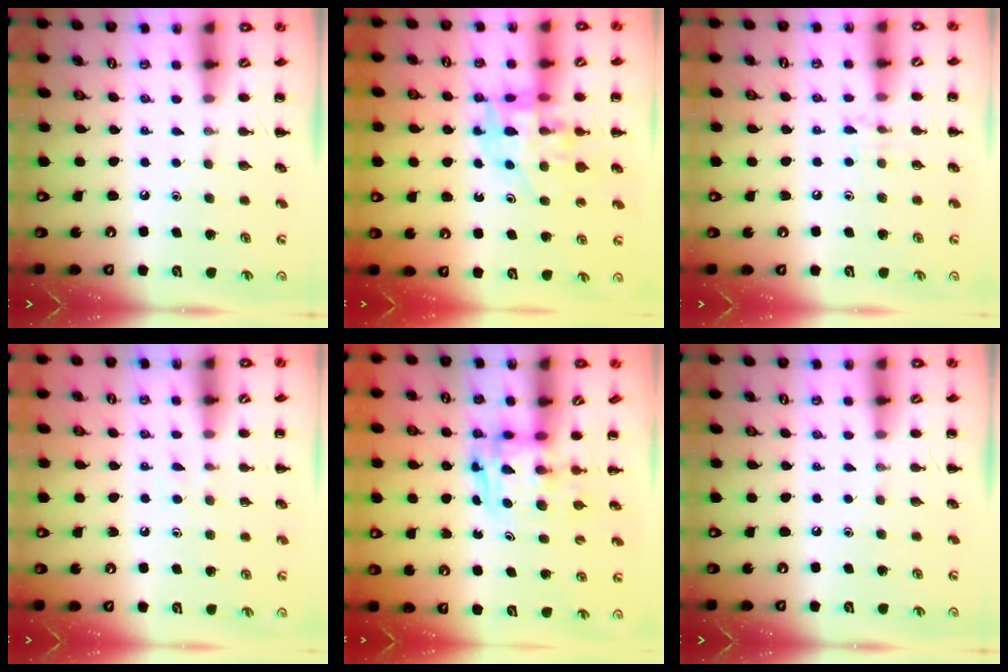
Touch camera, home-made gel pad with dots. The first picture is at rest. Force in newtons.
{"total": 12.5, "press": 11.9, "slide": 3.7}
{"total": 6.1, "press": 5.7, "slide": 2.0}
{"total": 2.9, "press": 2.5, "slide": 1.4}
{"total": 2.6, "press": 2.6, "slide": 0.2}
{"total": 0.0}